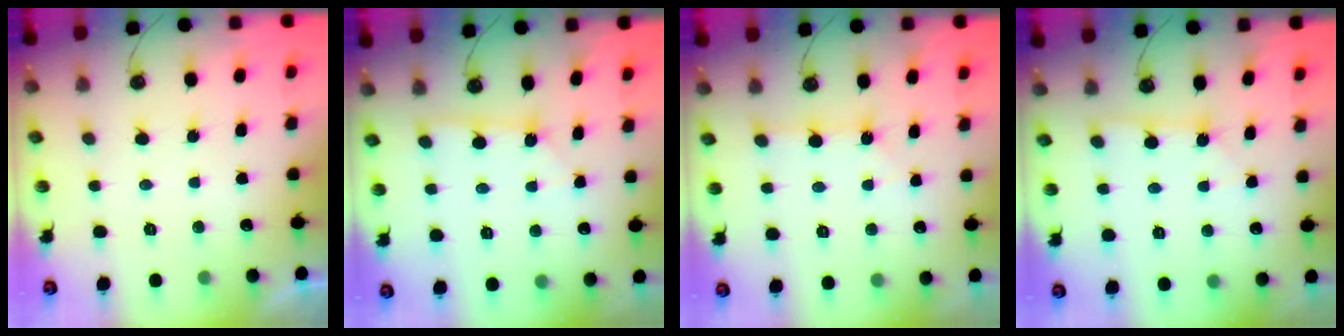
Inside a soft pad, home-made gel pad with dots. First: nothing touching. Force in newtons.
{"total": 2.5, "press": 2.5, "slide": 0.3}
{"total": 0.7, "press": 0.7, "slide": 0.1}
{"total": 2.4, "press": 2.4, "slide": 0.2}